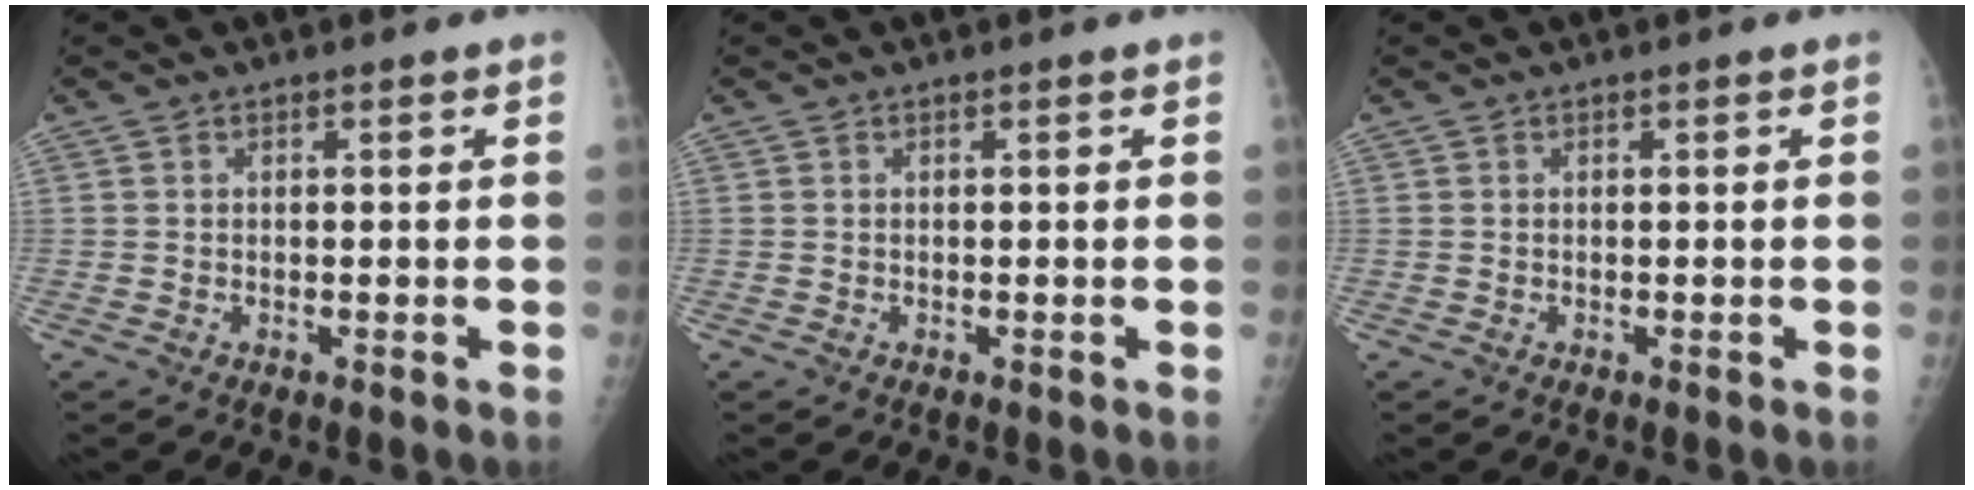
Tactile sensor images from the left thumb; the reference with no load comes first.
{"total": 0.0}
{"total": 0.0}